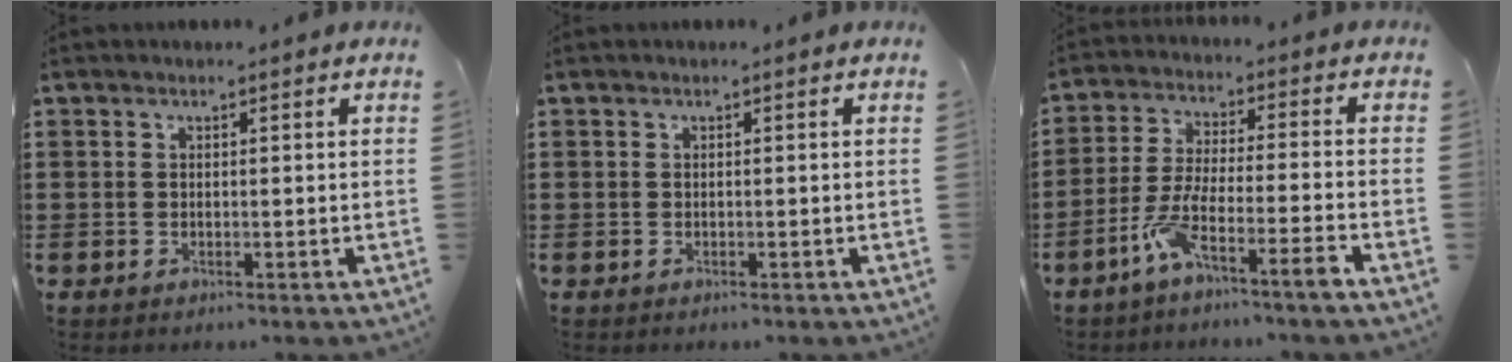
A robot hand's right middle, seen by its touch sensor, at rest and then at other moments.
{"total": 0.0}
{"total": 7.1, "force": [-5.3, 0.2, 4.8], "torque": [-0.098, -0.002, -0.101]}